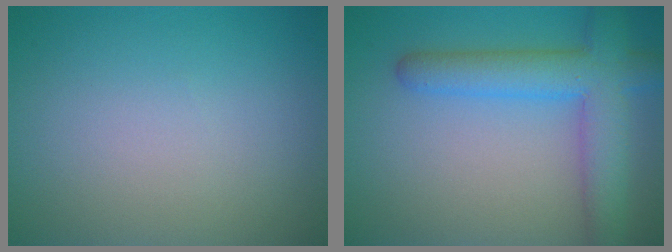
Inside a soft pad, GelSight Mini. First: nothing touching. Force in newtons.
{"total": 6.2, "press": 6.2, "slide": 0.2}